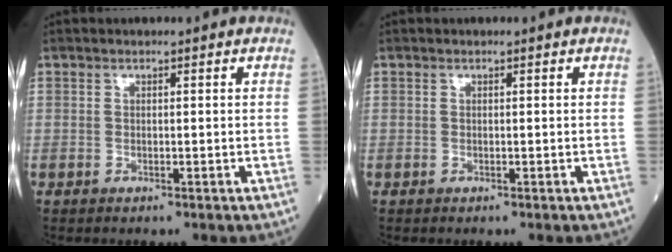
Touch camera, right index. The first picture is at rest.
{"total": 0.0}